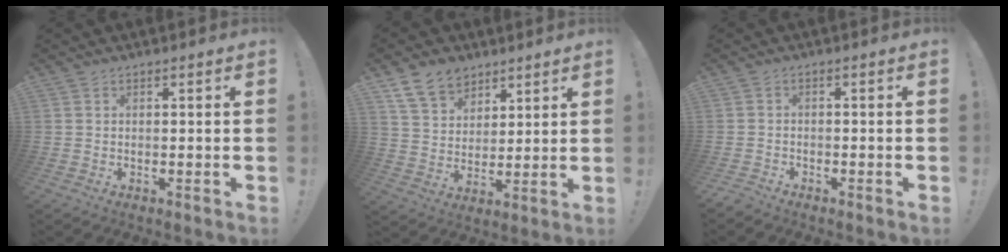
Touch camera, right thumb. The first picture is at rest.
{"total": 11.2, "force": [7.6, 7.5, 3.2], "torque": [-0.055, -0.046, 0.150]}
{"total": 1.6, "force": [-1.5, 0.6, 0.0], "torque": [0.004, 0.009, -0.027]}